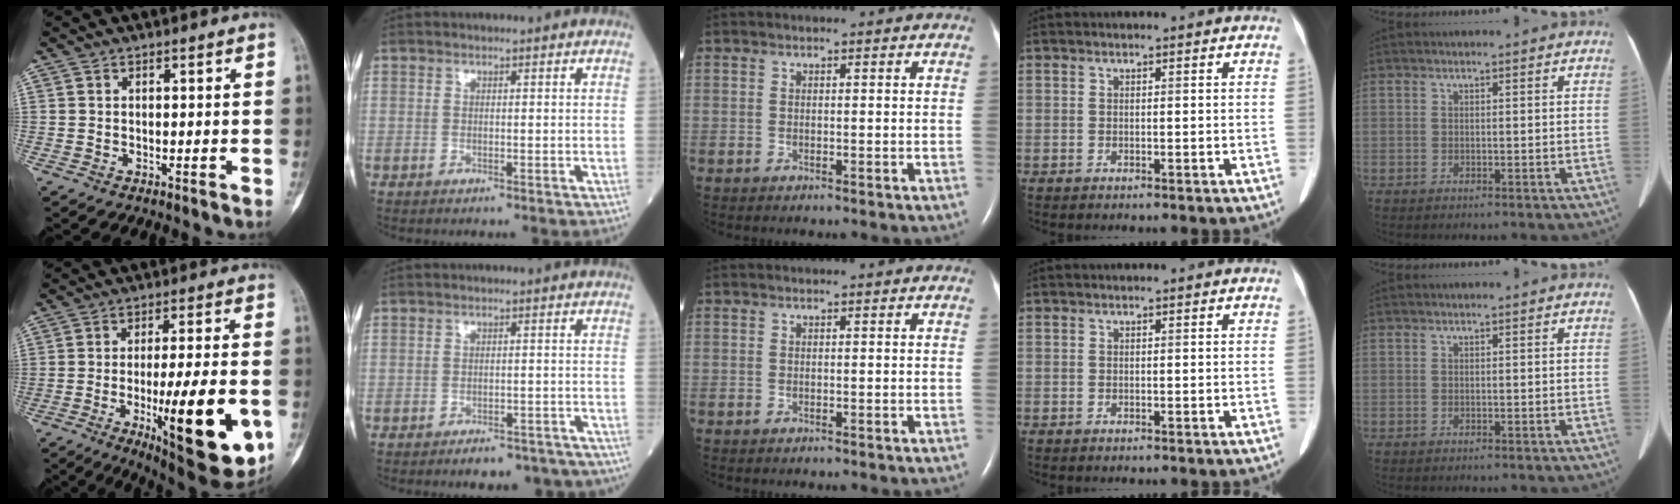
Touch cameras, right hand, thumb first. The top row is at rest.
{"thumb": {"total": 22.8, "force": [-6.5, 6.0, 21.0], "torque": [-0.280, -0.004, -0.078]}, "index": {"total": 8.2, "force": [-7.3, 2.8, 2.5], "torque": [-0.014, 0.009, -0.084]}}